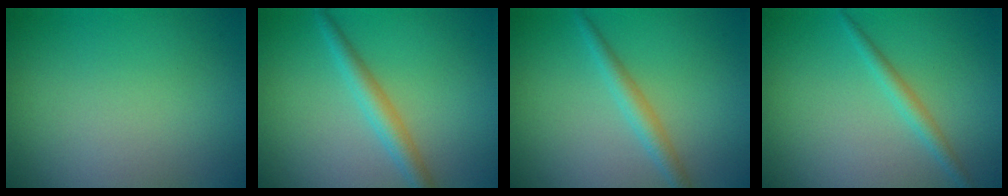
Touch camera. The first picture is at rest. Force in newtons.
{"total": 2.7, "press": 2.7, "slide": 0.1}
{"total": 2.0, "press": 2.0, "slide": 0.0}
{"total": 1.7, "press": 1.7, "slide": 0.1}